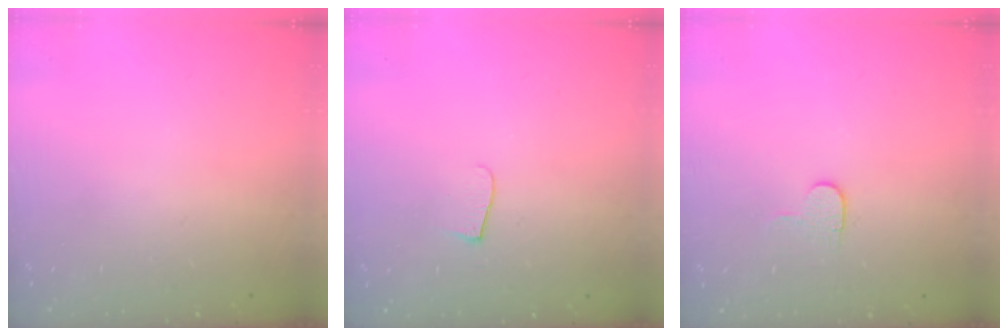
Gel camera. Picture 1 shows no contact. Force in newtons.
{"total": 5.3, "press": 5.2, "slide": 0.6}
{"total": 4.5, "press": 4.5, "slide": 0.4}